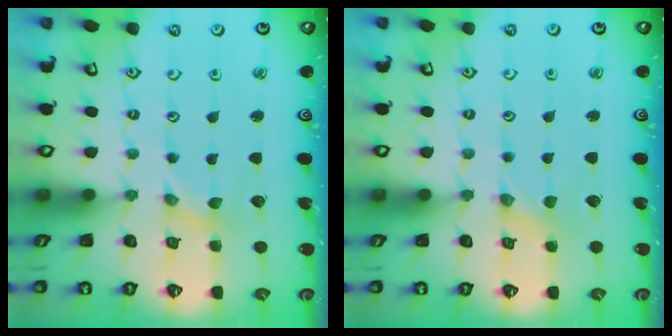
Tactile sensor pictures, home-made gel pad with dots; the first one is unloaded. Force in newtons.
{"total": 0.0}